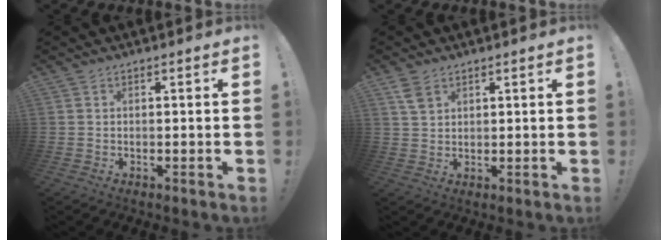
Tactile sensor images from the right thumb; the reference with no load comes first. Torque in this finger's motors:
{"motor_torque": [0.00, 0.00, 0.00, 0.00, 0.00]}